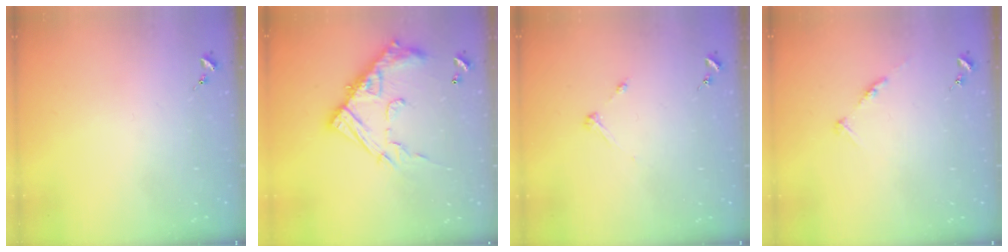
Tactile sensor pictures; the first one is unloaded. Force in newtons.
{"total": 18.0, "press": 18.0, "slide": 1.4}
{"total": 3.2, "press": 3.2, "slide": 0.4}
{"total": 5.8, "press": 5.8, "slide": 0.6}